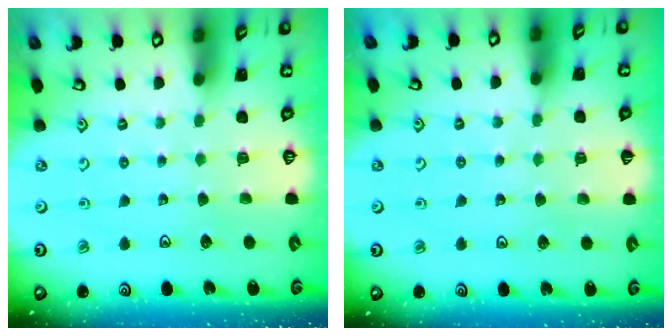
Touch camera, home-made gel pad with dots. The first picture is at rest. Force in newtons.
{"total": 2.9, "press": 2.8, "slide": 0.5}